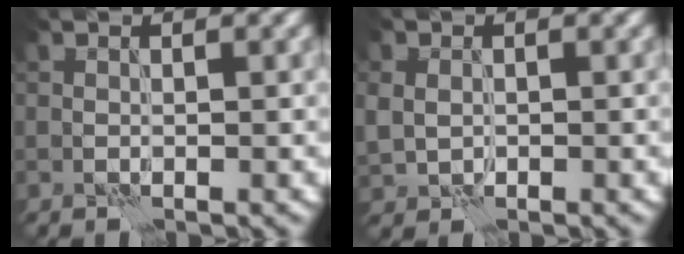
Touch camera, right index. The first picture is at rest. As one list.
[{"total": 2.4, "force": [0.1, 2.1, 1.3], "torque": [-0.029, -0.002, 0.009]}]